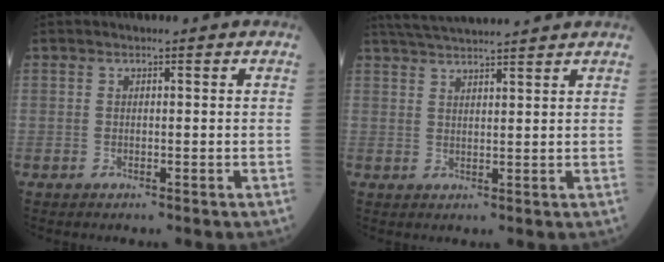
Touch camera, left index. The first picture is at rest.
{"total": 9.2, "force": [8.5, -0.5, 3.3], "torque": [-0.061, 0.033, 0.132]}